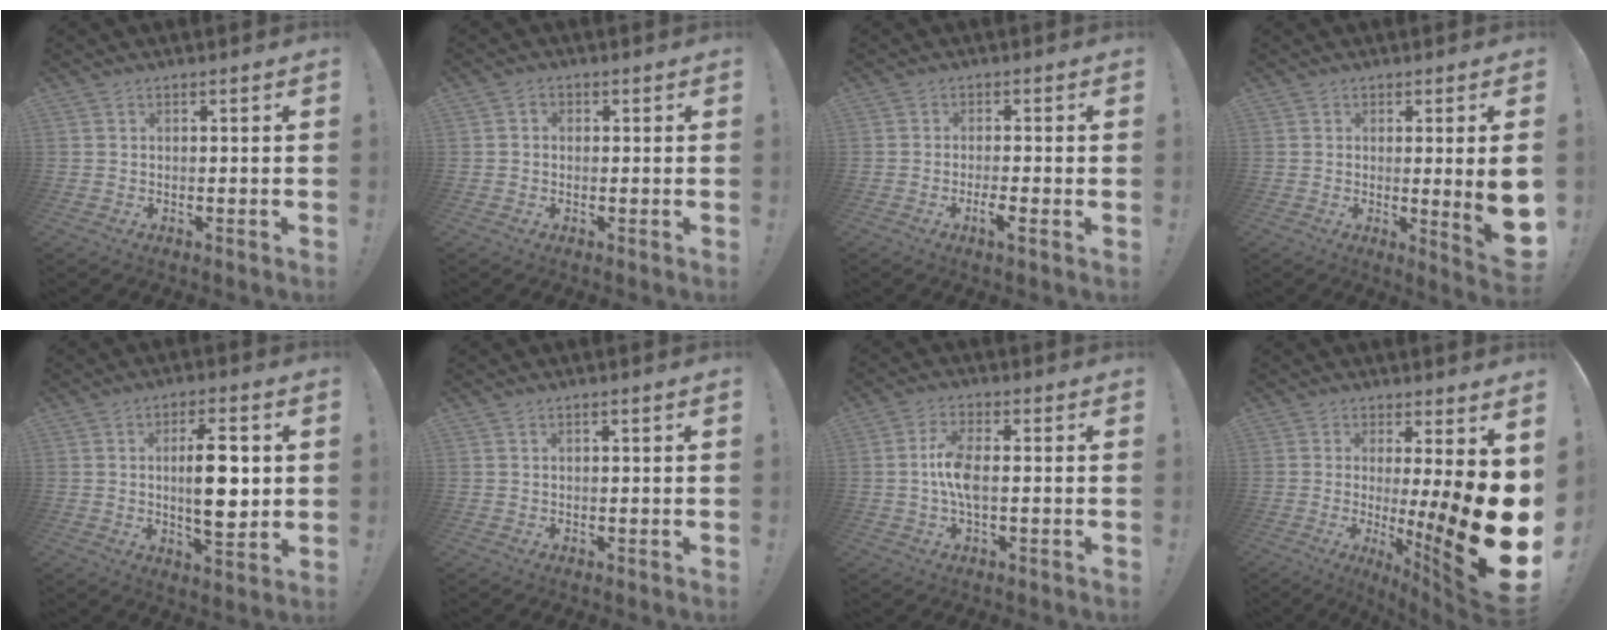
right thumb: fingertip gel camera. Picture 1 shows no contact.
{"total": 1.6, "force": [-0.3, 1.3, 0.8], "torque": [-0.015, 0.005, -0.006]}
{"total": 3.8, "force": [-1.6, -0.2, 3.5], "torque": [-0.060, -0.012, -0.028]}
{"total": 8.6, "force": [-0.2, 0.4, 8.6], "torque": [-0.107, -0.019, -0.003]}
{"total": 12.1, "force": [1.0, 4.5, 11.2], "torque": [-0.175, -0.004, 0.010]}
{"total": 0.6, "force": [0.1, -0.1, 0.5], "torque": [-0.010, 0.000, 0.001]}
{"total": 8.1, "force": [-0.6, 3.1, 7.5], "torque": [-0.145, 0.002, -0.012]}
{"total": 19.7, "force": [-2.5, 1.6, 19.4], "torque": [-0.250, -0.037, -0.030]}